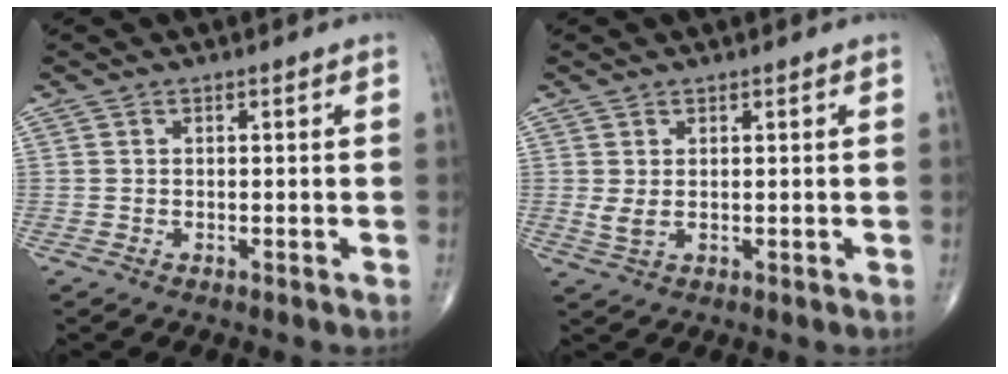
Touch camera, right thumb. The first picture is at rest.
{"total": 2.2, "force": [0.4, 0.9, 1.9], "torque": [-0.043, -0.002, 0.015]}